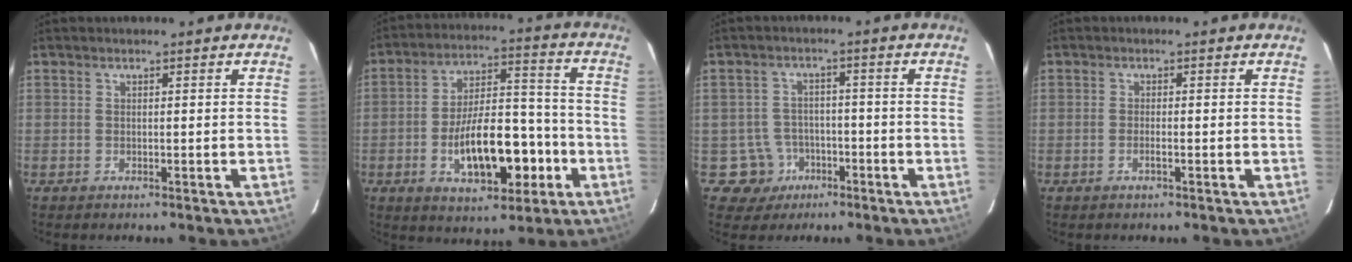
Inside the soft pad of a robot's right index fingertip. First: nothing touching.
{"total": 14.7, "force": [-4.7, 5.8, 12.6], "torque": [-0.214, 0.018, -0.070]}
{"total": 5.6, "force": [-2.1, 5.1, -0.3], "torque": [0.009, 0.014, -0.028]}
{"total": 1.1, "force": [-0.5, 0.1, 1.0], "torque": [-0.022, 0.000, -0.009]}